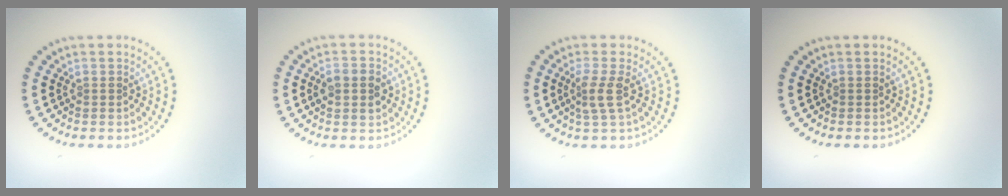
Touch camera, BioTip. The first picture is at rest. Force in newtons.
{"total": 2.7, "press": 2.7, "slide": 0.2}
{"total": 2.2, "press": 1.7, "slide": 1.4}
{"total": 0.0}